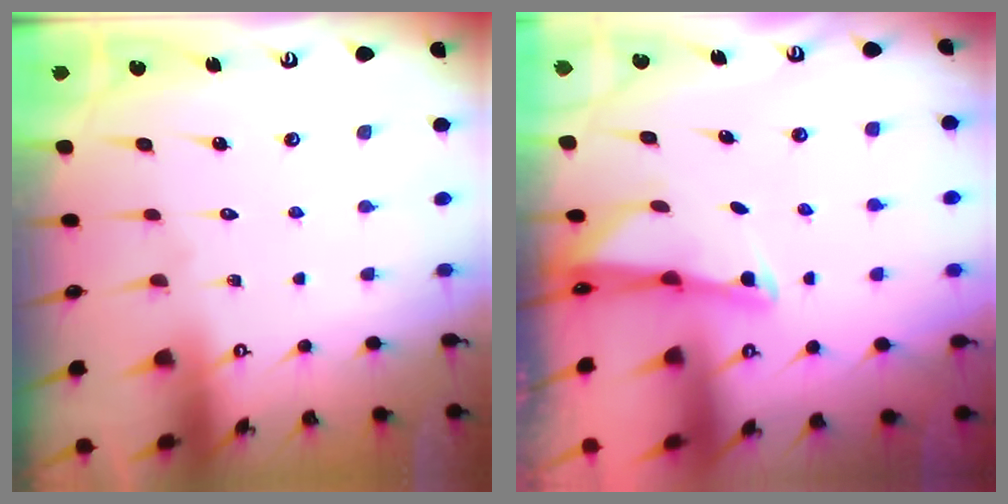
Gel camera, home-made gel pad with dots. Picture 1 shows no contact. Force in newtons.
{"total": 1.9, "press": 1.9, "slide": 0.4}